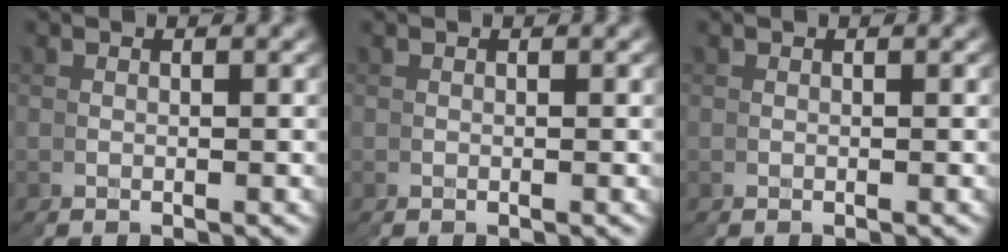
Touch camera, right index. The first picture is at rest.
{"total": 0.0}
{"total": 0.0}